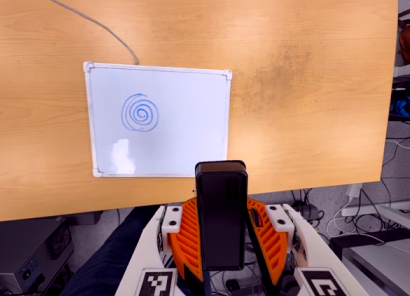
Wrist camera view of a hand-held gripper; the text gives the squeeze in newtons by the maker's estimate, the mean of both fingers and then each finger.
{"total": 5.2, "left": 5.0, "right": 5.4}